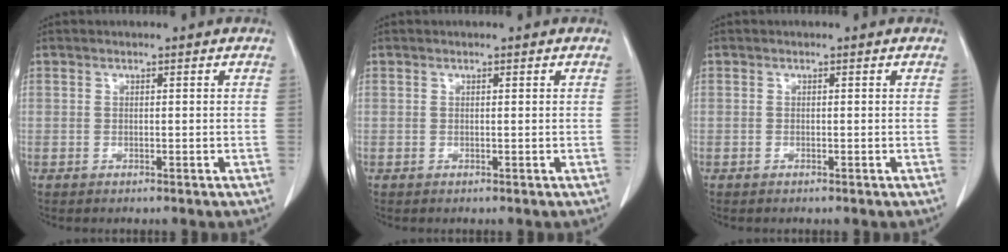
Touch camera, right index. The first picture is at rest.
{"total": 0.0}
{"total": 0.0}